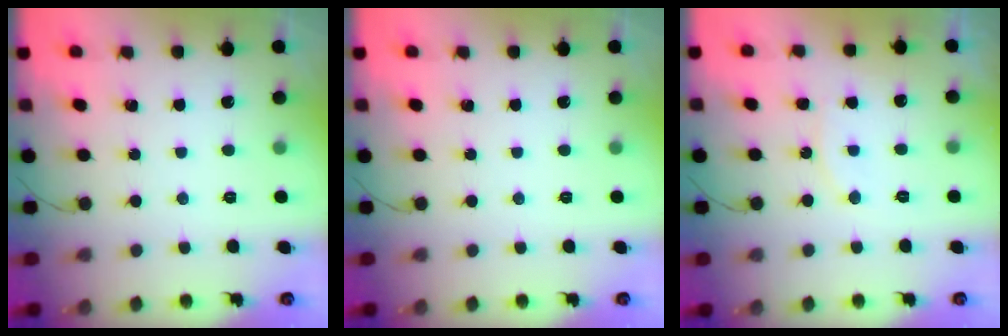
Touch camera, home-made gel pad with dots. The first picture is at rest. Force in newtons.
{"total": 0.0}
{"total": 7.0, "press": 7.0, "slide": 0.3}